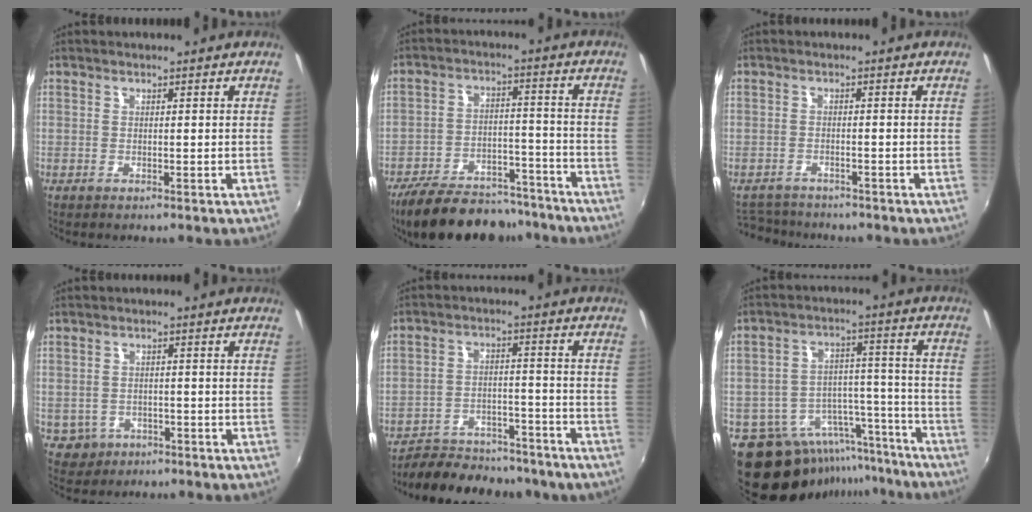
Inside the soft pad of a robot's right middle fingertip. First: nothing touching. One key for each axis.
{"total": 19.3, "fx": -16.3, "fy": 7.0, "fz": 7.8, "tx": -0.158, "ty": 0.010, "tz": -0.223}
{"total": 5.0, "fx": -4.8, "fy": 1.4, "fz": 0.9, "tx": -0.032, "ty": -0.002, "tz": -0.076}
{"total": 3.6, "fx": -0.9, "fy": 3.4, "fz": 0.7, "tx": -0.025, "ty": 0.003, "tz": -0.003}
{"total": 17.7, "fx": -15.1, "fy": 6.1, "fz": 7.1, "tx": -0.144, "ty": -0.002, "tz": -0.197}
{"total": 15.2, "fx": -13.0, "fy": 6.9, "fz": 3.7, "tx": -0.066, "ty": 0.043, "tz": -0.178}